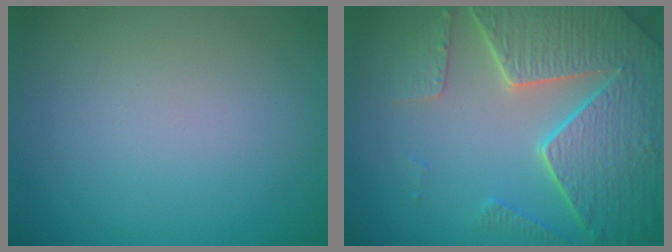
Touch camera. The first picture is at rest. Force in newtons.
{"total": 8.4, "press": 6.1, "slide": 5.7}